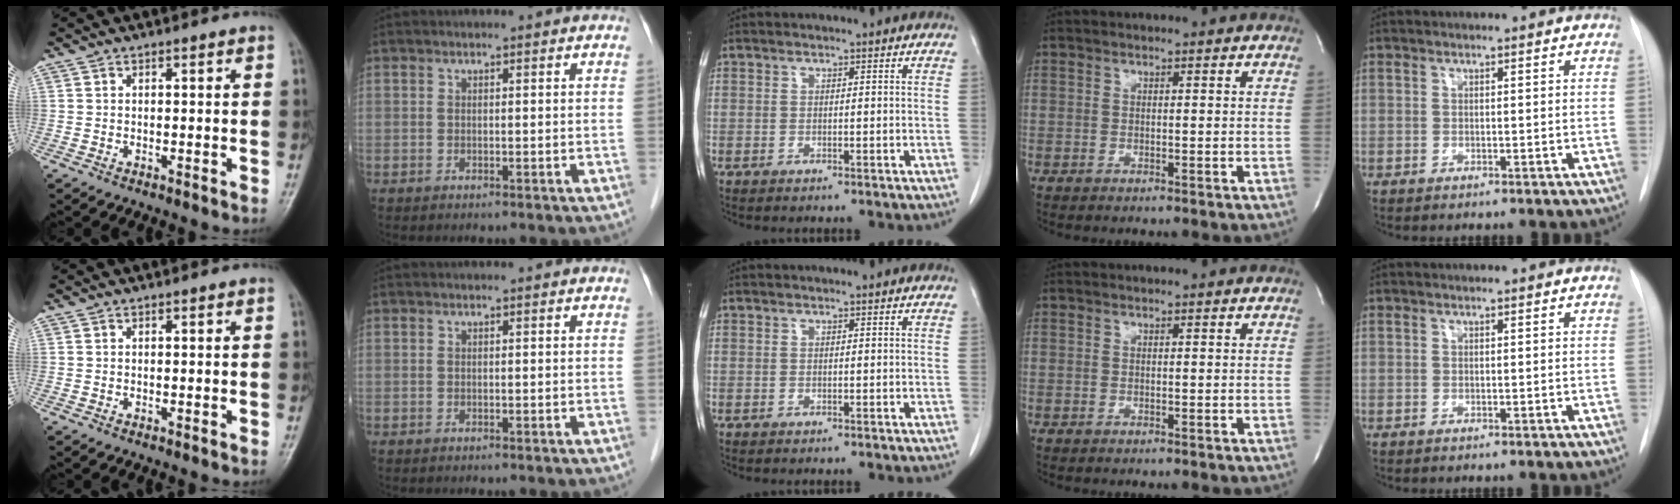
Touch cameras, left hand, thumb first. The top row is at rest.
{}